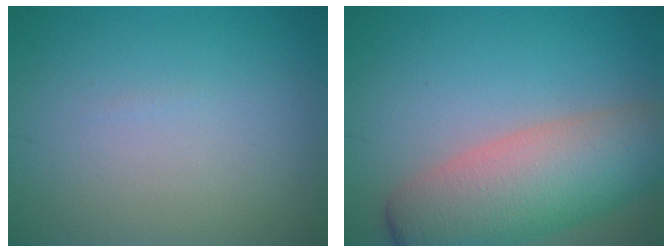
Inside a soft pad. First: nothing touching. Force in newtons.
{"total": 9.1, "press": 9.1, "slide": 0.4}